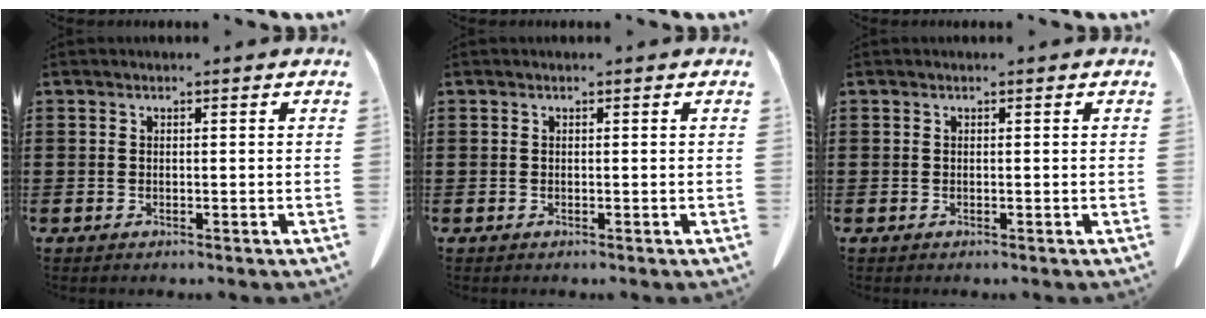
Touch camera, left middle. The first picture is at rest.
{"total": 0.0}
{"total": 0.0}